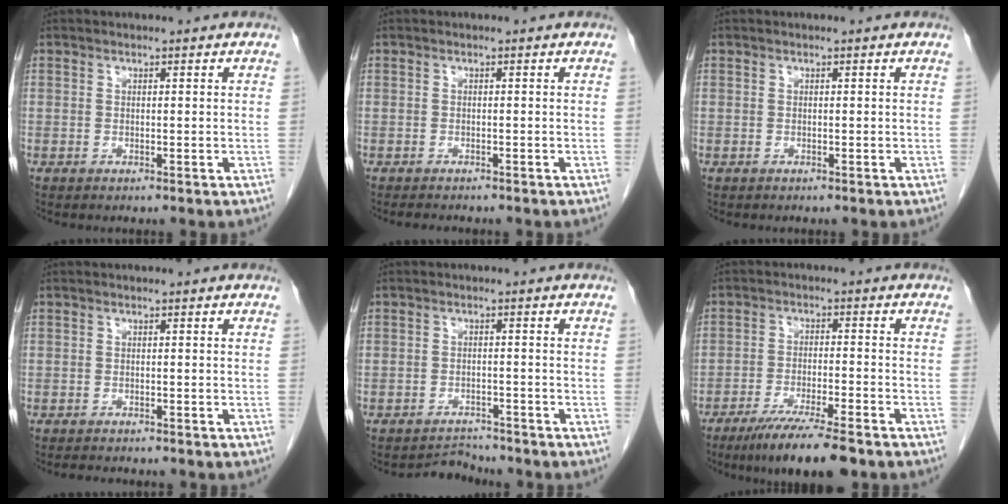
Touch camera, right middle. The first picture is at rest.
{"total": 2.7, "force": [-2.4, 0.7, 1.1], "torque": [-0.020, -0.006, -0.029]}
{"total": 0.0}
{"total": 2.6, "force": [-2.4, 0.5, 0.9], "torque": [-0.016, -0.006, -0.032]}
{"total": 2.9, "force": [-2.7, 0.5, -1.0], "torque": [0.017, -0.002, -0.041]}
{"total": 9.4, "force": [-7.1, 0.7, 6.2], "torque": [-0.101, -0.022, -0.118]}